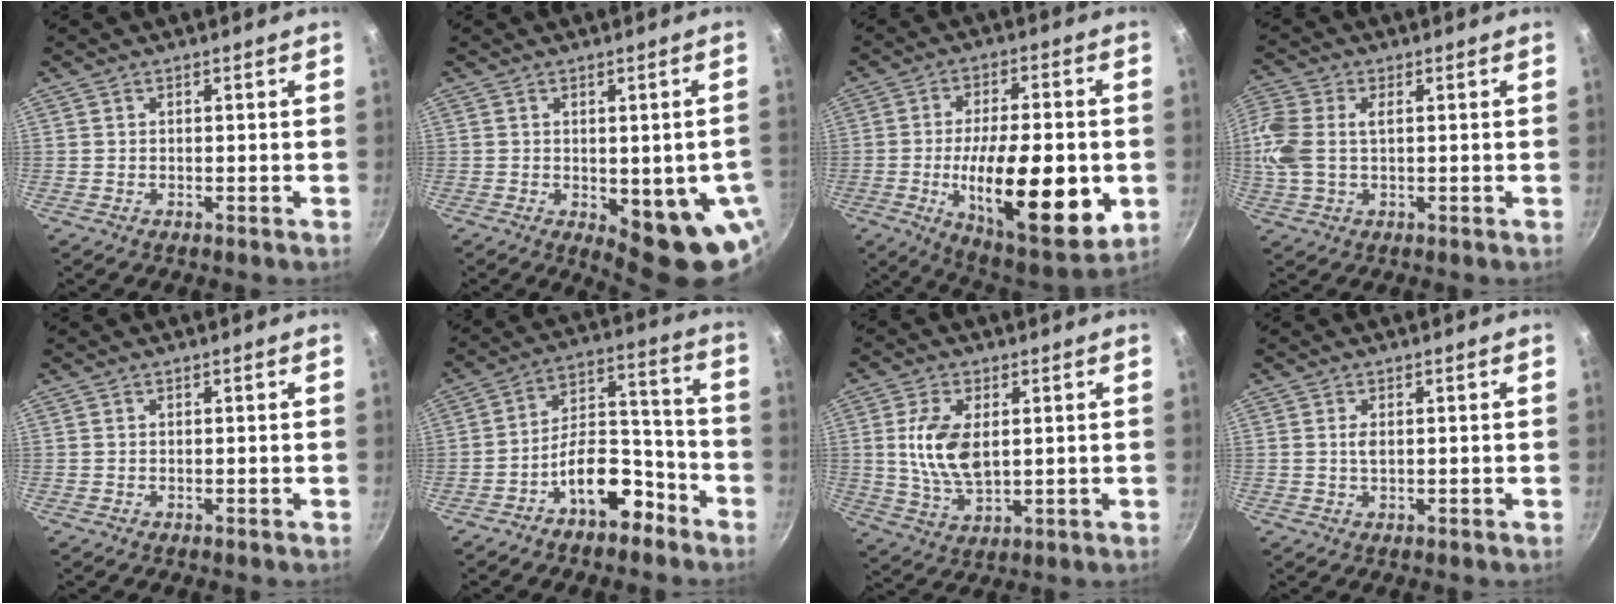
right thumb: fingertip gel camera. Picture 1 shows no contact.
{"total": 13.1, "force": [-2.9, 5.0, 11.8], "torque": [-0.102, -0.011, -0.025]}
{"total": 23.0, "force": [-4.3, 8.6, 20.9], "torque": [-0.307, -0.005, -0.062]}
{"total": 8.6, "force": [1.1, 5.1, 6.9], "torque": [-0.155, 0.012, 0.015]}
{"total": 0.0}
{"total": 12.8, "force": [-7.4, 6.6, 8.0], "torque": [-0.086, 0.094, -0.116]}
{"total": 10.8, "force": [1.6, 6.0, 8.9], "torque": [-0.168, -0.010, 0.034]}
{"total": 1.6, "force": [0.2, 0.8, 1.4], "torque": [-0.029, 0.000, 0.004]}